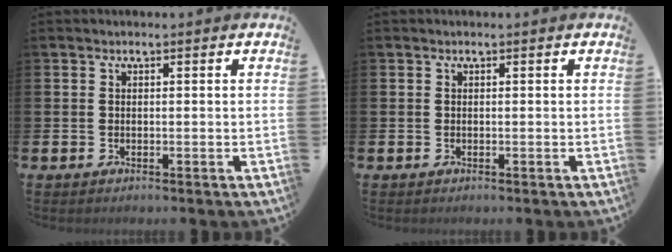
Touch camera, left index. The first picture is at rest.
{"total": 0.0}